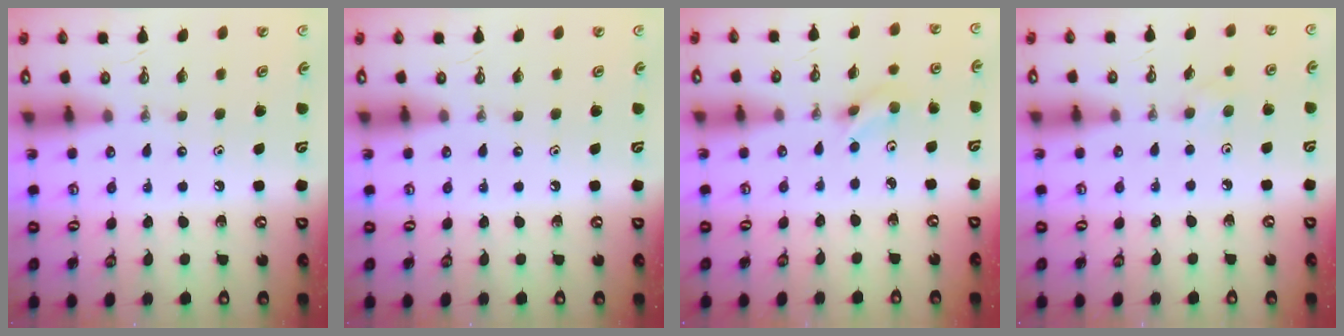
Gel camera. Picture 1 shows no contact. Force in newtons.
{"total": 0.0}
{"total": 2.2, "press": 2.2, "slide": 0.1}
{"total": 4.4, "press": 4.0, "slide": 1.9}